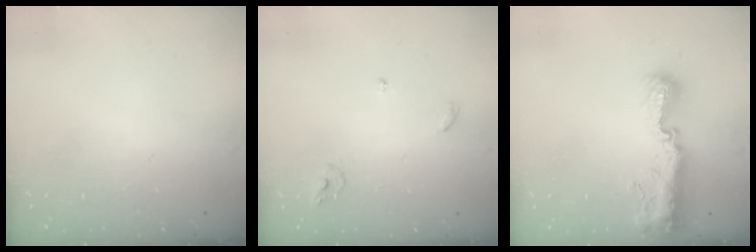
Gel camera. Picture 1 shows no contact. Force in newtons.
{"total": 5.4, "press": 5.4, "slide": 0.2}
{"total": 11.5, "press": 11.4, "slide": 0.9}